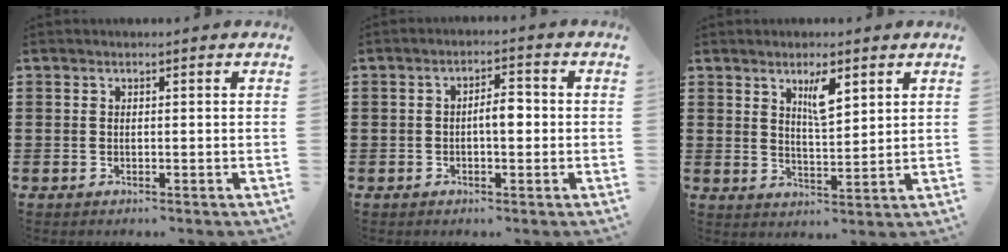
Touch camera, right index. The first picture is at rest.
{"total": 3.6, "force": [-0.4, 1.2, 3.4], "torque": [-0.062, 0.007, -0.010]}
{"total": 4.9, "force": [2.6, 1.4, 3.9], "torque": [-0.068, -0.001, 0.041]}